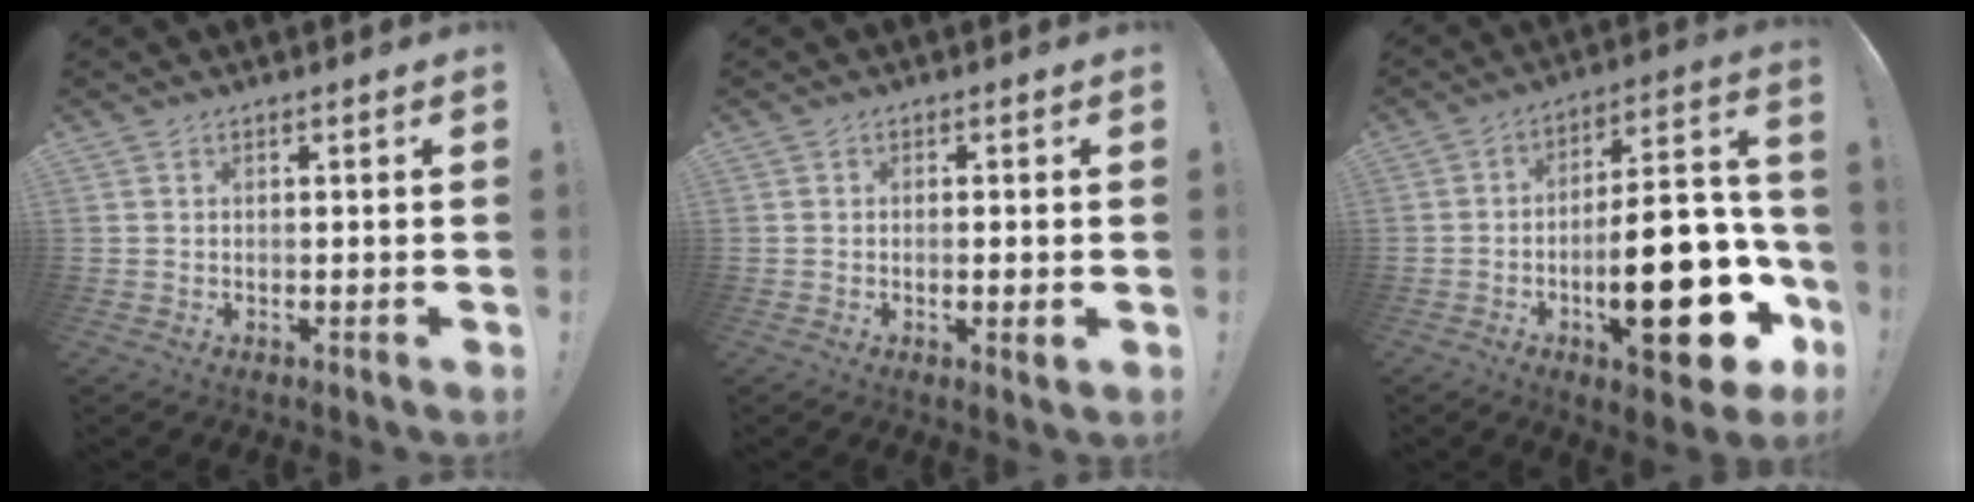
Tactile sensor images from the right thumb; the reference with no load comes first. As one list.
[{"total": 2.3, "force": [-0.3, 0.0, 2.3], "torque": [-0.038, -0.001, -0.006]}, {"total": 27.3, "force": [-8.8, 9.7, 23.9], "torque": [-0.355, 0.053, -0.128]}]